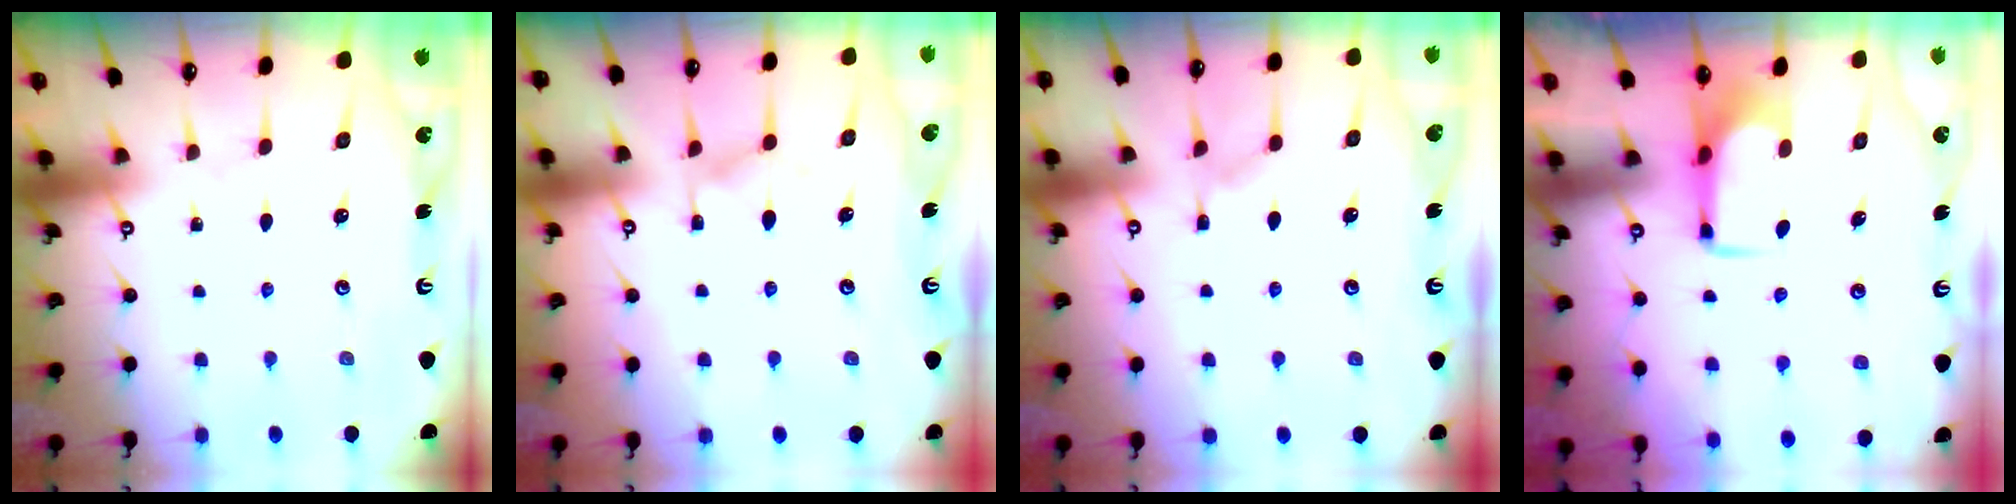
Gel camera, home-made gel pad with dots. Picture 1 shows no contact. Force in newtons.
{"total": 7.0, "press": 7.0, "slide": 0.8}
{"total": 6.3, "press": 6.3, "slide": 0.5}
{"total": 1.7, "press": 1.6, "slide": 0.5}